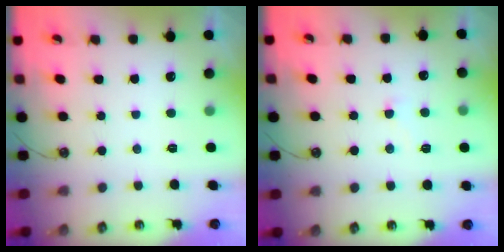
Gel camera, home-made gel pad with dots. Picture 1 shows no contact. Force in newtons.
{"total": 5.0, "press": 4.9, "slide": 0.6}